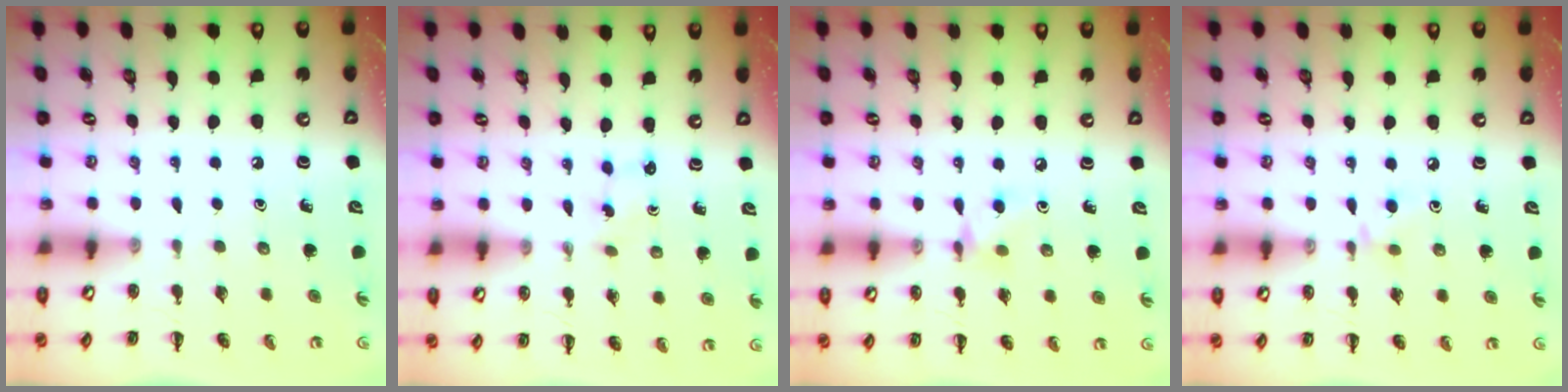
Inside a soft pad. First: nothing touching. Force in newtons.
{"total": 1.7, "press": 1.5, "slide": 0.6}
{"total": 5.5, "press": 5.4, "slide": 0.9}
{"total": 4.6, "press": 4.3, "slide": 1.7}